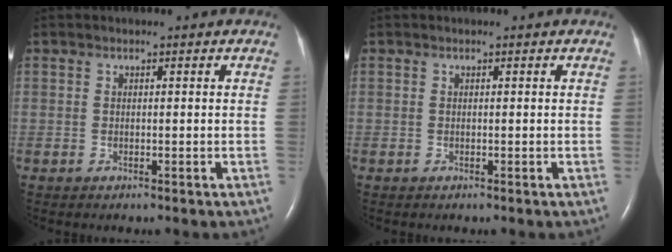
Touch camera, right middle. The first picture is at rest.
{"total": 0.0}